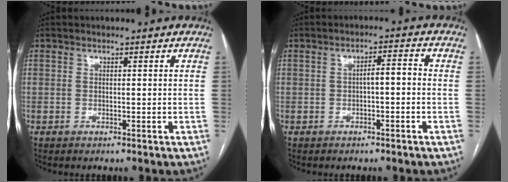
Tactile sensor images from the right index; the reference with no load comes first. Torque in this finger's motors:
{"motor_torque": [0.73, -0.09, 0.30, 0.08]}